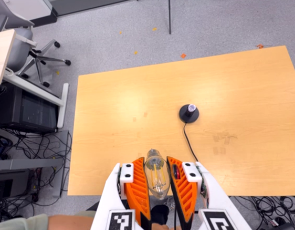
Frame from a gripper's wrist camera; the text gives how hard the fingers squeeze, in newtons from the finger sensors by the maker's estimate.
{"total": 18.1, "left": 19.9, "right": 16.4}